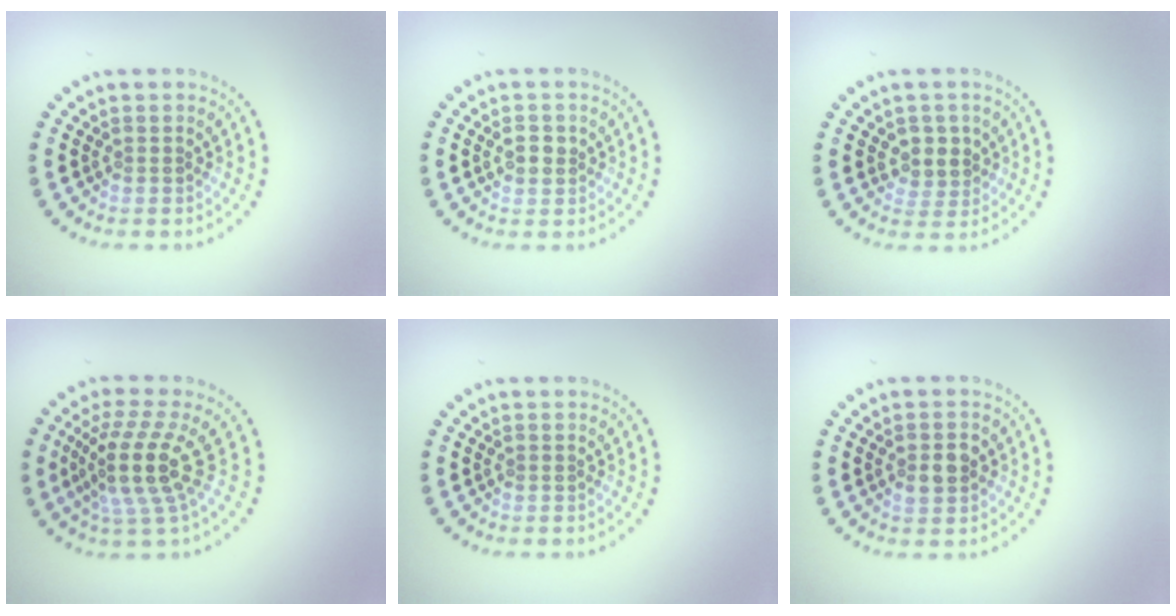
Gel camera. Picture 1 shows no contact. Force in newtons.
{"total": 1.7, "press": 1.7, "slide": 0.1}
{"total": 2.3, "press": 2.0, "slide": 1.1}
{"total": 5.0, "press": 3.7, "slide": 3.4}
{"total": 0.0}
{"total": 2.6, "press": 2.6, "slide": 0.1}